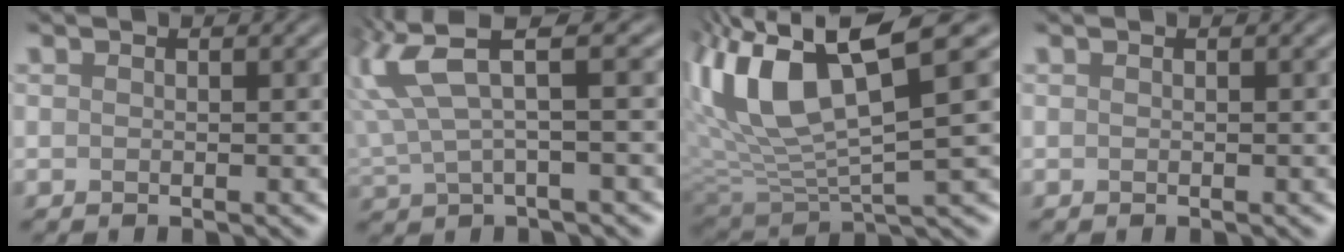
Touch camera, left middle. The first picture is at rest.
{"total": 4.9, "force": [2.2, 0.9, 4.3], "torque": [-0.129, 0.006, 0.067]}
{"total": 8.3, "force": [2.3, 2.7, 7.5], "torque": [-0.171, -0.003, 0.071]}
{"total": 0.0}